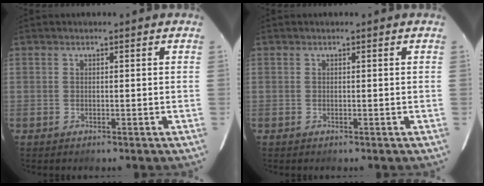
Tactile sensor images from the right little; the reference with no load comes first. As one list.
[{"total": 0.0}]